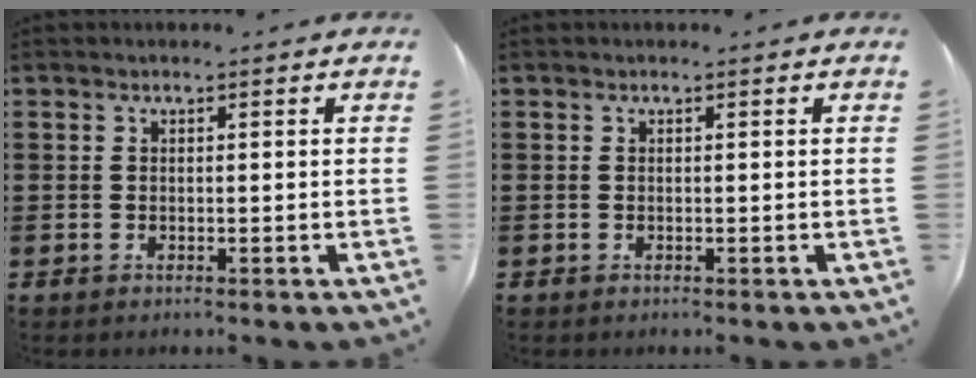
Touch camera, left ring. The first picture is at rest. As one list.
[{"total": 0.0}]